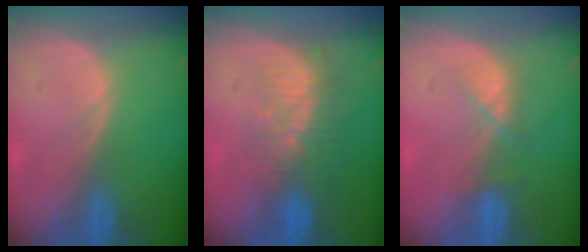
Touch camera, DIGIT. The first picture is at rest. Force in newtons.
{"total": 8.1, "press": 7.1, "slide": 3.9}
{"total": 2.9, "press": 2.9, "slide": 0.7}